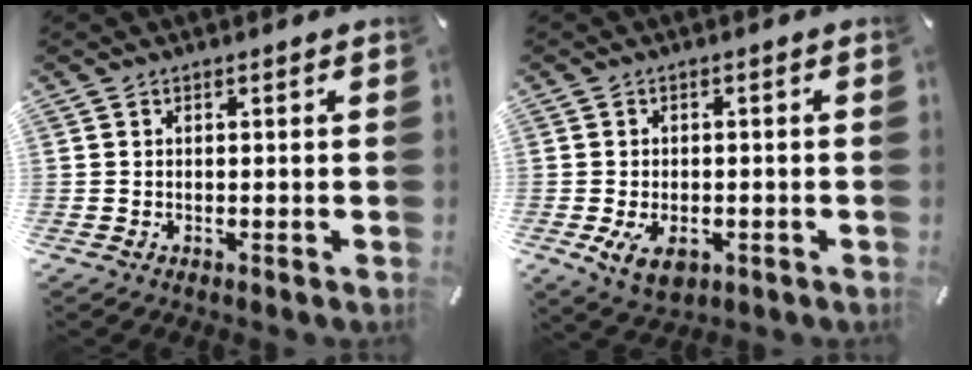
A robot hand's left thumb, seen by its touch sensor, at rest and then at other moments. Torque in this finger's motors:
{"motor_torque": [-0.02, 0.73, 0.17, 0.02, 0.03]}